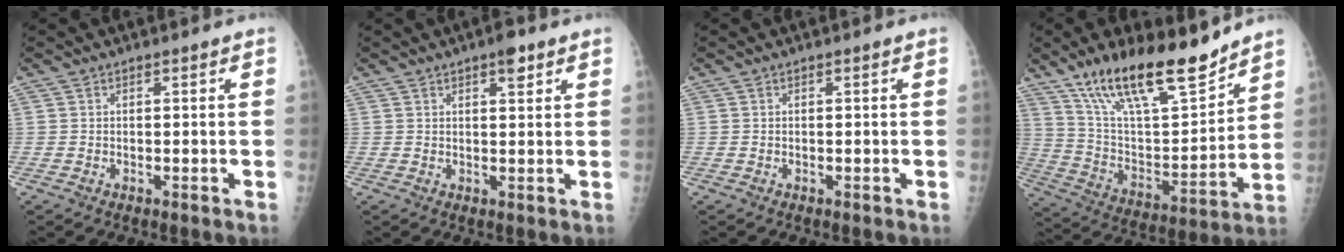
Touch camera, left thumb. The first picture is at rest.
{"total": 3.3, "force": [2.0, 1.2, 2.3], "torque": [-0.024, -0.008, 0.026]}
{"total": 0.0}
{"total": 22.0, "force": [16.2, 6.4, 13.5], "torque": [-0.198, -0.075, 0.289]}